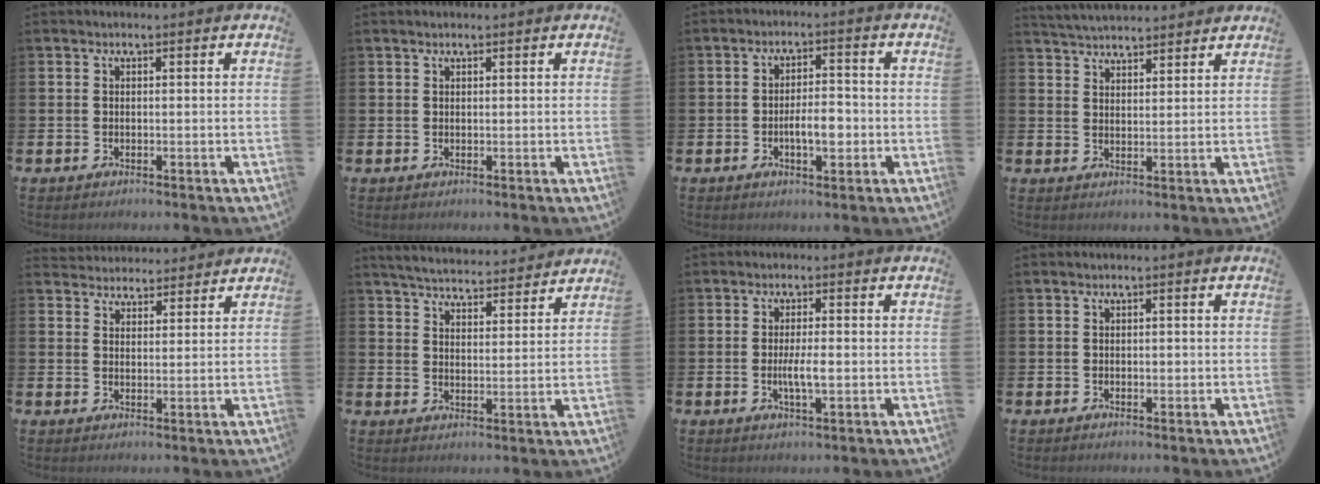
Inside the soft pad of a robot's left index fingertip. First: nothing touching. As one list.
[{"total": 0.6, "force": [0.5, 0.1, 0.2], "torque": [-0.004, 0.001, 0.009]}, {"total": 4.4, "force": [-1.2, 1.9, 3.8], "torque": [-0.061, 0.003, -0.027]}, {"total": 4.1, "force": [4.0, 0.4, 0.0], "torque": [-0.021, -0.016, 0.076]}, {"total": 3.6, "force": [3.5, 0.9, -0.5], "torque": [-0.004, -0.016, 0.065]}, {"total": 5.2, "force": [5.2, 0.5, 0.5], "torque": [-0.029, -0.038, 0.091]}, {"total": 3.3, "force": [-0.6, 0.8, 3.2], "torque": [-0.056, -0.004, -0.010]}, {"total": 0.7, "force": [-0.2, 0.4, 0.5], "torque": [-0.010, 0.002, -0.005]}]